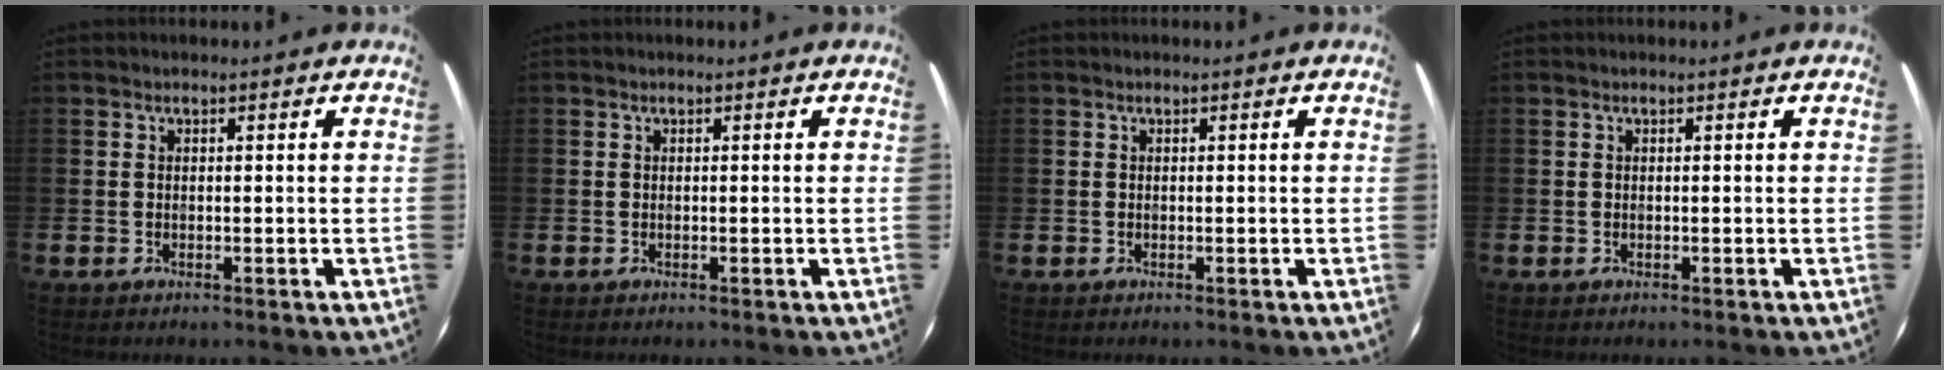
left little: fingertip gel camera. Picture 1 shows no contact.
{"total": 0.0}
{"total": 0.0}
{"total": 0.0}